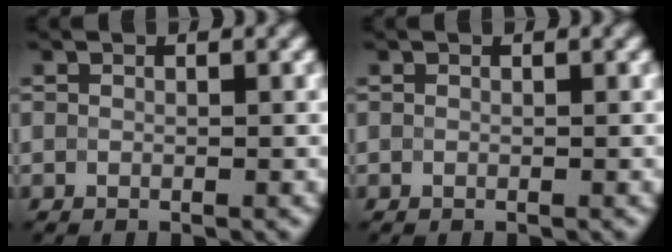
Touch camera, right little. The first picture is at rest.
{"total": 0.0}